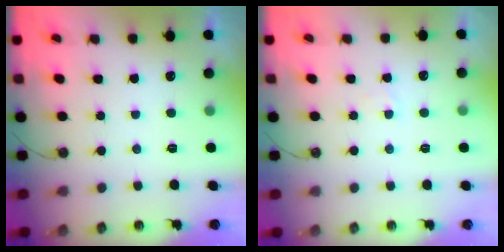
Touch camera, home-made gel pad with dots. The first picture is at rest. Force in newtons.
{"total": 2.7, "press": 2.7, "slide": 0.4}